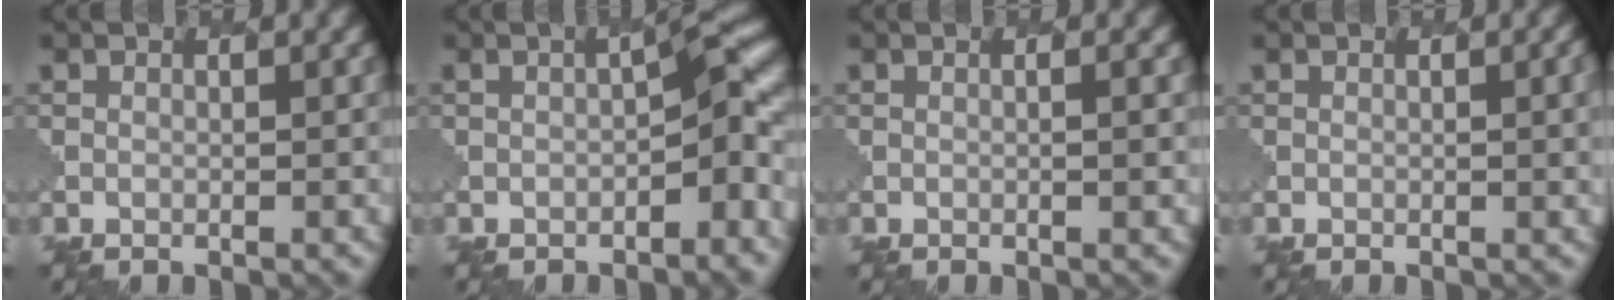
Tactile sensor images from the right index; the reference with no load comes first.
{"total": 4.7, "force": [-1.6, 1.4, 4.2], "torque": [-0.051, 0.014, -0.031]}
{"total": 1.1, "force": [0.1, 0.1, 1.1], "torque": [-0.006, 0.001, -0.001]}
{"total": 2.2, "force": [0.1, 0.4, 2.2], "torque": [-0.023, -0.001, 0.000]}